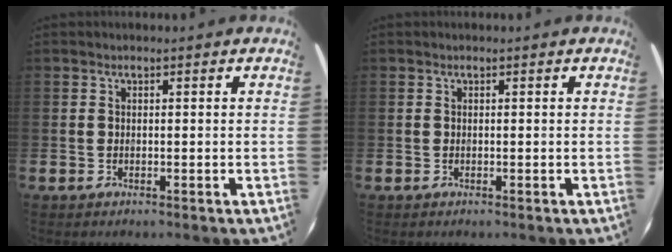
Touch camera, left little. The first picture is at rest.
{"total": 0.0}